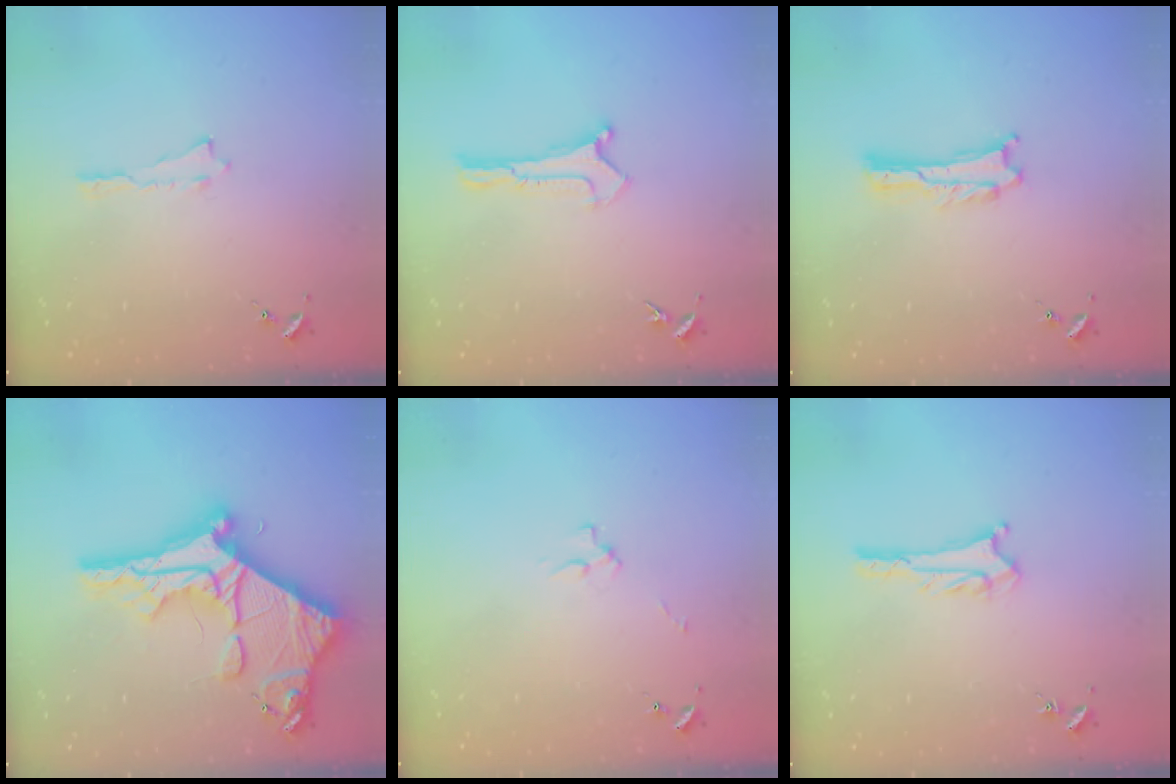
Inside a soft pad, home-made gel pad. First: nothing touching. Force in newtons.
{"total": 0.0}
{"total": 0.0}
{"total": 12.9, "press": 12.9, "slide": 1.3}
{"total": 2.5, "press": 2.5, "slide": 0.3}
{"total": 2.8, "press": 2.8, "slide": 0.2}